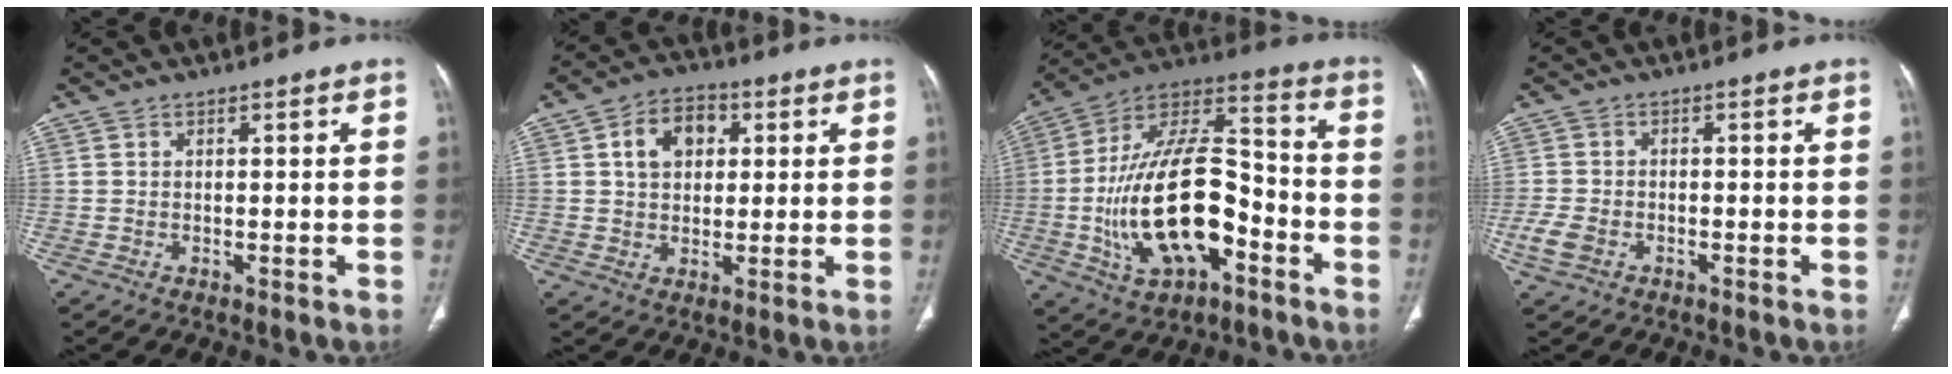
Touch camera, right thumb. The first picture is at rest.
{"total": 8.4, "force": [2.2, 6.2, 5.3], "torque": [-0.059, 0.006, 0.031]}
{"total": 22.9, "force": [-6.5, 11.5, 18.7], "torque": [-0.327, 0.044, -0.106]}
{"total": 3.7, "force": [-1.6, 2.5, 2.2], "torque": [-0.056, 0.005, -0.029]}